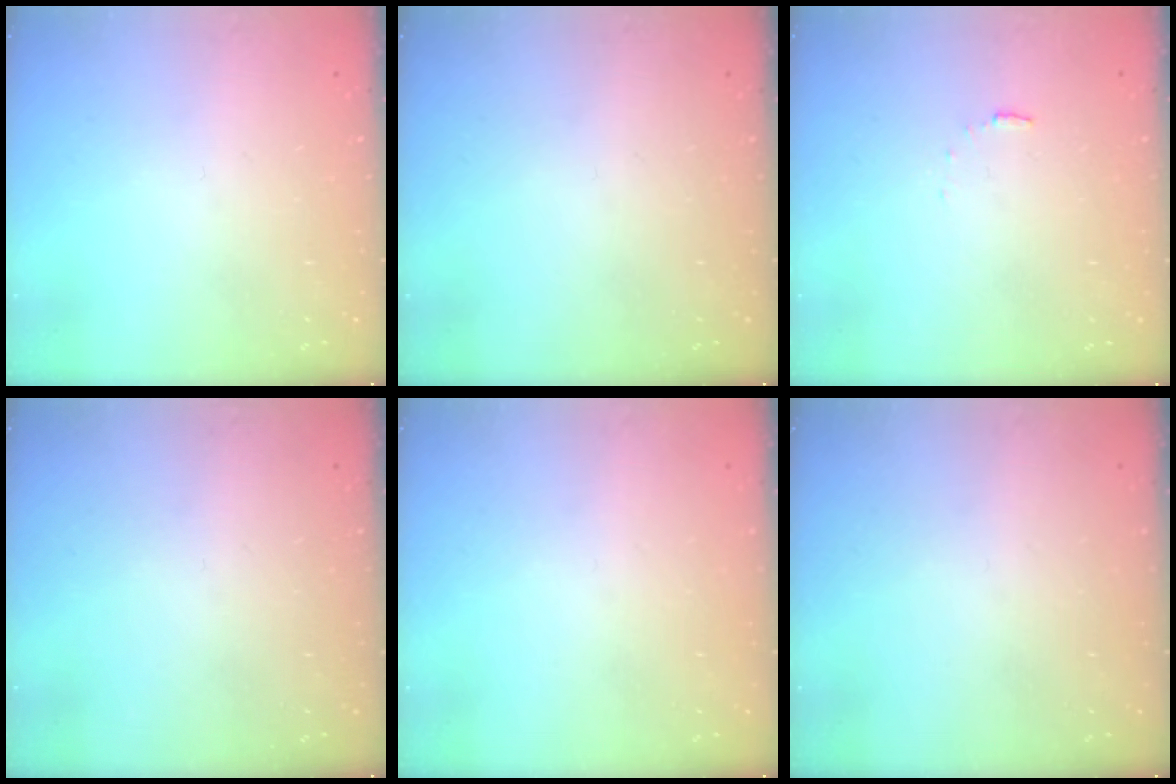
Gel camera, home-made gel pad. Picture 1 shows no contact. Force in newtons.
{"total": 0.0}
{"total": 4.5, "press": 4.5, "slide": 0.3}
{"total": 0.0}
{"total": 0.0}
{"total": 0.0}